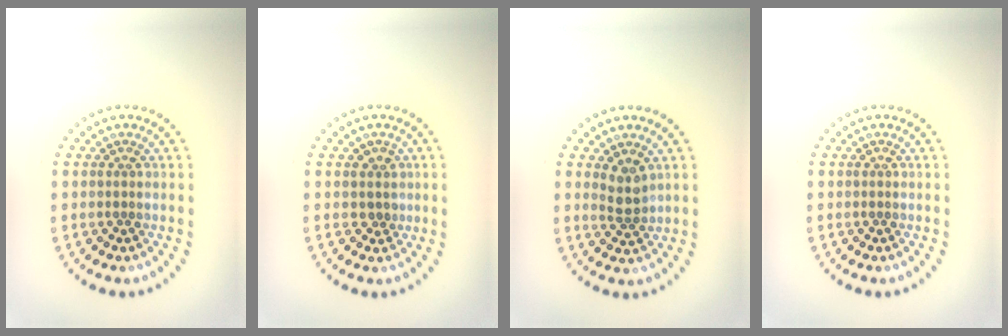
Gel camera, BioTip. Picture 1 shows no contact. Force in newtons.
{"total": 1.5, "press": 1.1, "slide": 0.9}
{"total": 2.0, "press": 1.7, "slide": 1.1}
{"total": 0.0}